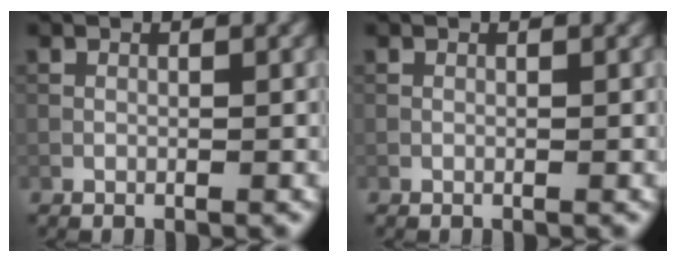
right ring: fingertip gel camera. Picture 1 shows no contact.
{"total": 0.0}